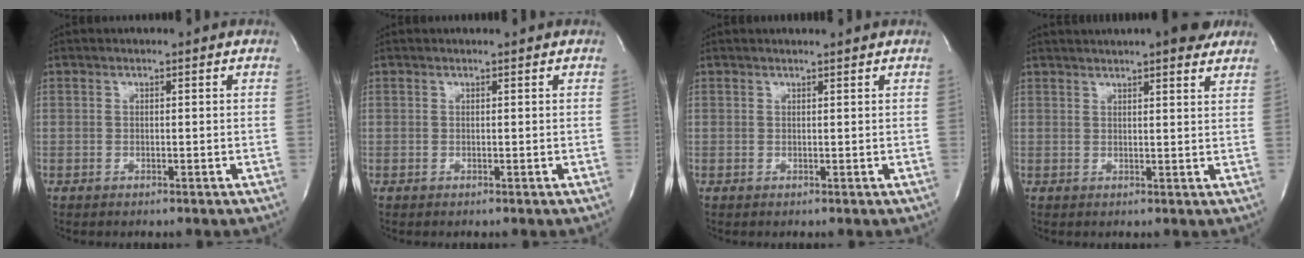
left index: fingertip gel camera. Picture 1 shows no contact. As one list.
[{"total": 0.0}, {"total": 1.8, "force": [1.7, -0.3, 0.4], "torque": [-0.007, 0.004, 0.022]}, {"total": 11.0, "force": [9.2, 1.3, 5.9], "torque": [-0.087, 0.021, 0.111]}]